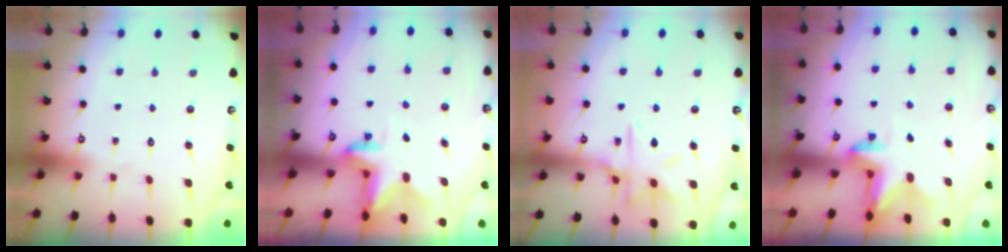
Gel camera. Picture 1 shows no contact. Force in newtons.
{"total": 2.6, "press": 2.6, "slide": 0.4}
{"total": 11.8, "press": 11.7, "slide": 0.9}
{"total": 3.0, "press": 2.9, "slide": 0.6}